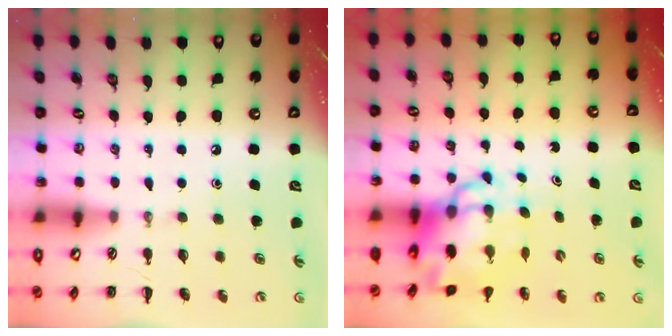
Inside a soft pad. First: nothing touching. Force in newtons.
{"total": 9.5, "press": 9.1, "slide": 2.8}